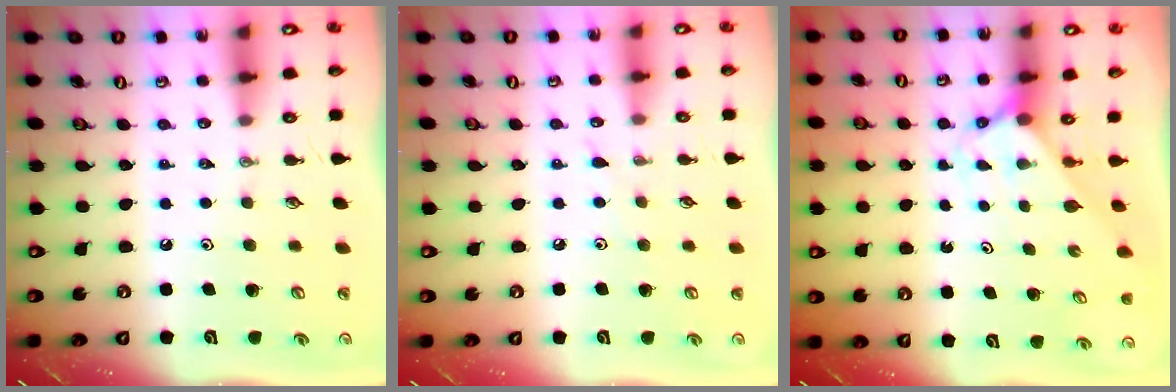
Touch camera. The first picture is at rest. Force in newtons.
{"total": 2.5, "press": 2.5, "slide": 0.4}
{"total": 2.4, "press": 2.4, "slide": 0.2}